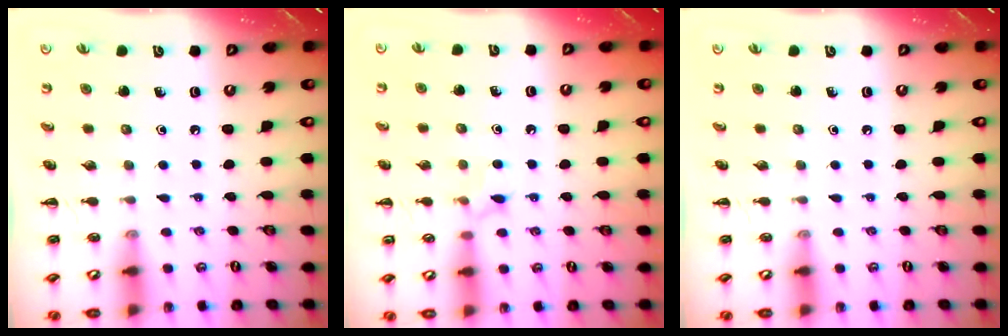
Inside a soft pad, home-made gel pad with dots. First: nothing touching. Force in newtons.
{"total": 5.3, "press": 5.1, "slide": 1.4}
{"total": 0.0}